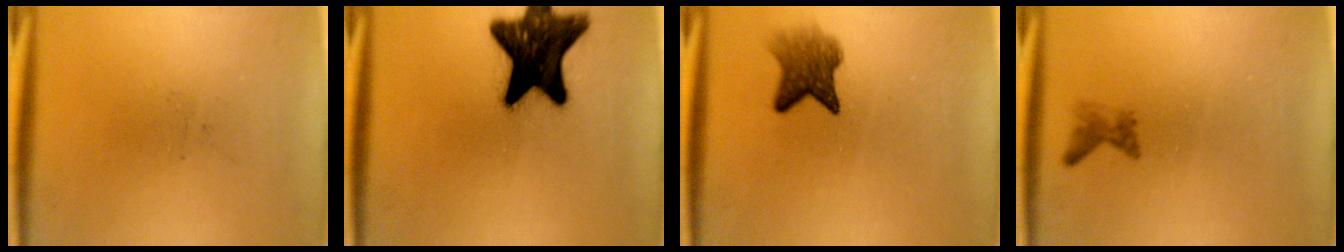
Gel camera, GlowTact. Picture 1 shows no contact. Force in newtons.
{"total": 15.8}
{"total": 4.7}
{"total": 1.2}